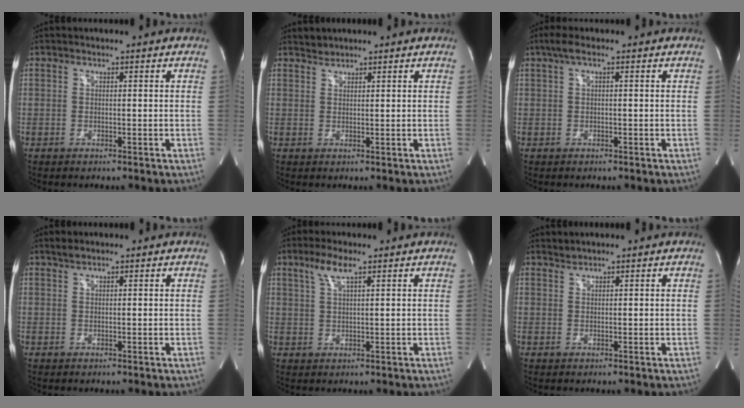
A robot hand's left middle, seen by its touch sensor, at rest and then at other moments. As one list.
[{"total": 1.2, "force": [1.2, 0.2, -0.2], "torque": [-0.002, 0.004, 0.025]}, {"total": 2.6, "force": [1.3, 0.4, 2.2], "torque": [-0.046, 0.021, 0.023]}, {"total": 1.0, "force": [0.9, 0.2, 0.4], "torque": [-0.014, 0.009, 0.021]}, {"total": 3.8, "force": [2.3, 0.4, 3.0], "torque": [-0.067, 0.006, 0.049]}, {"total": 0.7, "force": [0.7, -0.2, -0.2], "torque": [-0.005, 0.003, 0.018]}]